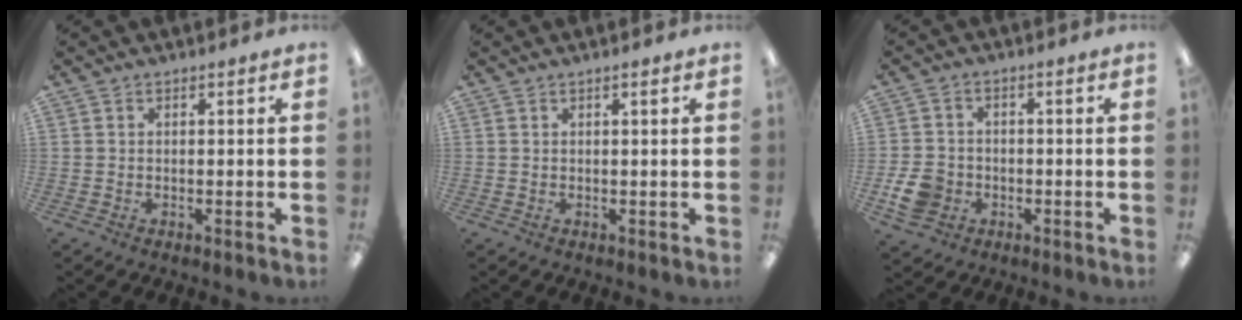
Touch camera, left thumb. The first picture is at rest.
{"total": 0.8, "force": [0.4, 0.1, 0.6], "torque": [-0.012, 0.001, 0.007]}
{"total": 6.9, "force": [-2.3, 5.5, 3.3], "torque": [-0.071, 0.010, -0.042]}